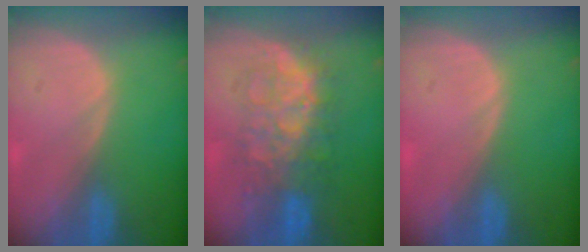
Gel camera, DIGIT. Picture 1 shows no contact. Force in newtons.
{"total": 8.3, "press": 8.3, "slide": 0.2}
{"total": 0.0}